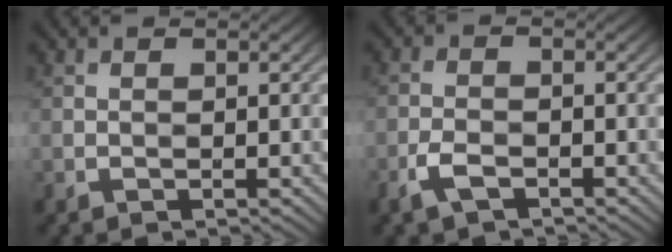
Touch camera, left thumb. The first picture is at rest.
{"total": 3.2, "force": [-1.3, 1.6, 2.5], "torque": [-0.051, -0.002, -0.032]}